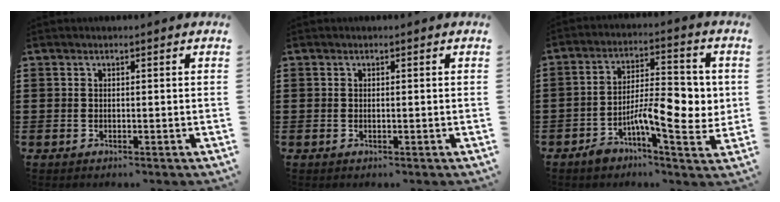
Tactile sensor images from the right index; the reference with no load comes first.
{"total": 0.0}
{"total": 9.9, "force": [-2.1, 4.2, 8.7], "torque": [-0.122, 0.002, -0.036]}